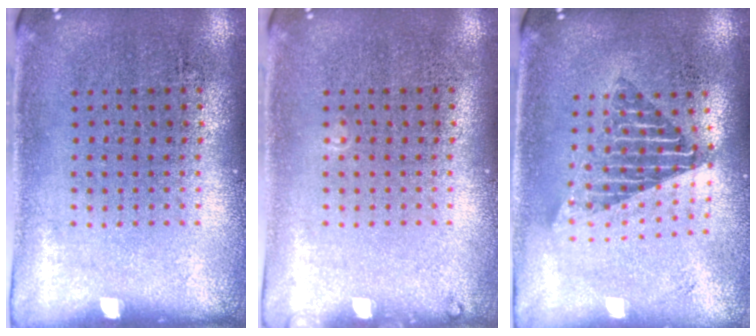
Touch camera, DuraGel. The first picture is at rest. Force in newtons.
{"total": 0.5, "press": 0.5, "slide": 0.2}
{"total": 1.7, "press": 1.4, "slide": 1.0}